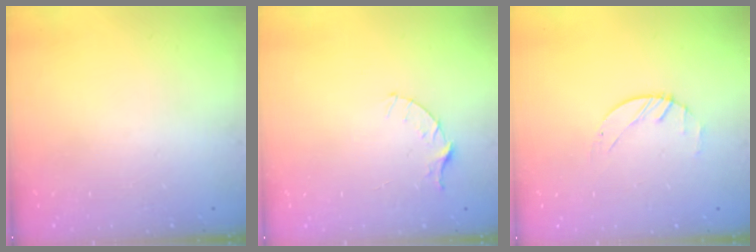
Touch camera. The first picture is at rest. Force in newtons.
{"total": 3.4, "press": 3.4, "slide": 0.4}
{"total": 1.4, "press": 1.3, "slide": 0.2}